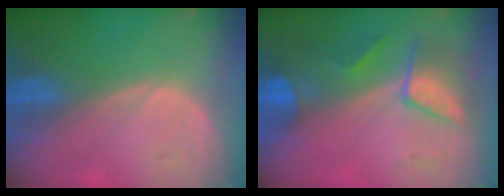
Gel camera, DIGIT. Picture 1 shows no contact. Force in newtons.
{"total": 7.4, "press": 6.7, "slide": 3.3}